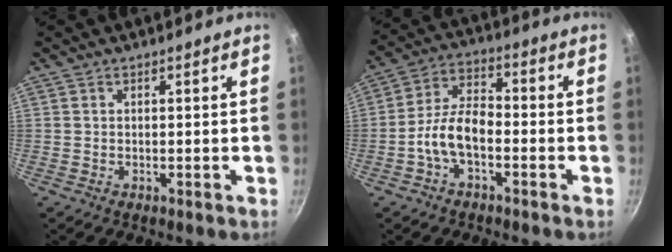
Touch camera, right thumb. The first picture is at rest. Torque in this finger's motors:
{"motor_torque": [1.63, 1.53, 1.31, -0.61, 0.13]}